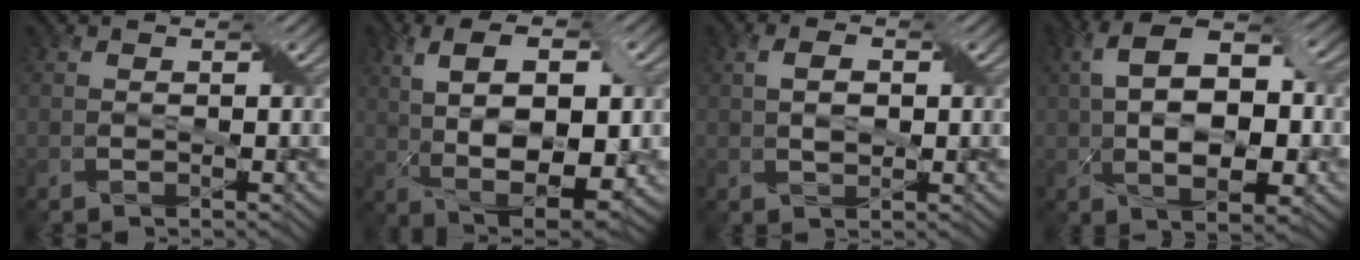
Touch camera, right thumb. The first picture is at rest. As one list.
[{"total": 12.7, "force": [1.1, 6.2, 11.0], "torque": [-0.189, 0.002, 0.019]}, {"total": 3.1, "force": [0.5, 1.8, 2.5], "torque": [-0.048, -0.002, 0.010]}, {"total": 12.6, "force": [0.6, 6.6, 10.7], "torque": [-0.184, 0.012, 0.011]}]